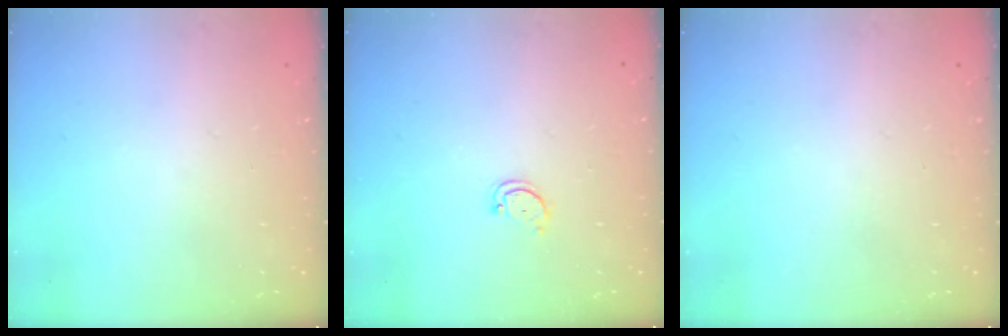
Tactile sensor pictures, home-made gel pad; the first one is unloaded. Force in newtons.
{"total": 2.9, "press": 2.9, "slide": 0.4}
{"total": 0.0}